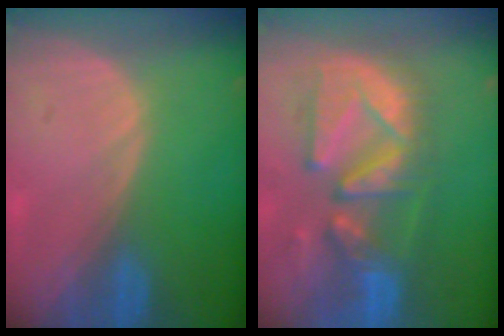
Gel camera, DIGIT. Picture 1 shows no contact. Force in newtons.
{"total": 12.1, "press": 10.9, "slide": 5.2}